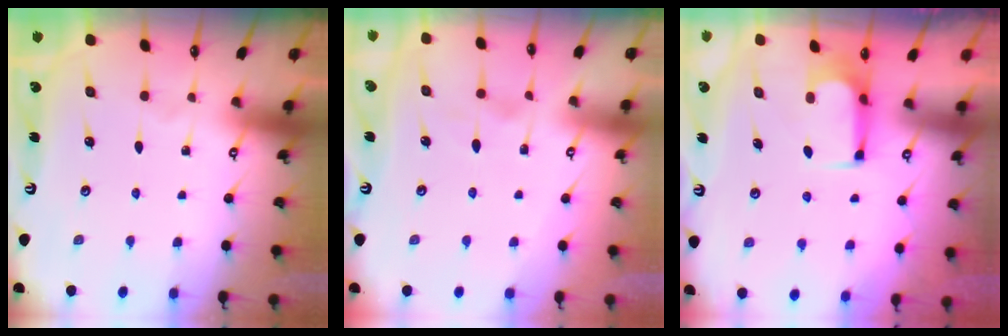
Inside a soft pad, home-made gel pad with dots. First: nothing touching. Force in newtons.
{"total": 1.7, "press": 1.2, "slide": 1.2}
{"total": 2.2, "press": 2.2, "slide": 0.3}